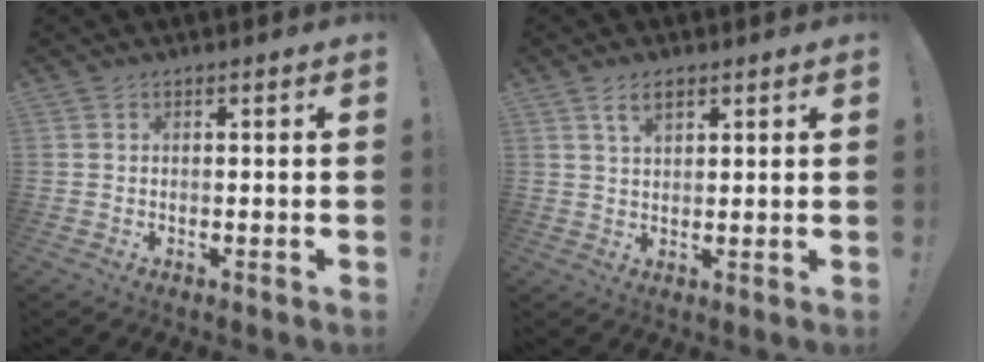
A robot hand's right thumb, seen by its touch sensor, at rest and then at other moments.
{"total": 4.5, "force": [2.4, 2.2, 3.0], "torque": [-0.043, -0.006, 0.041]}